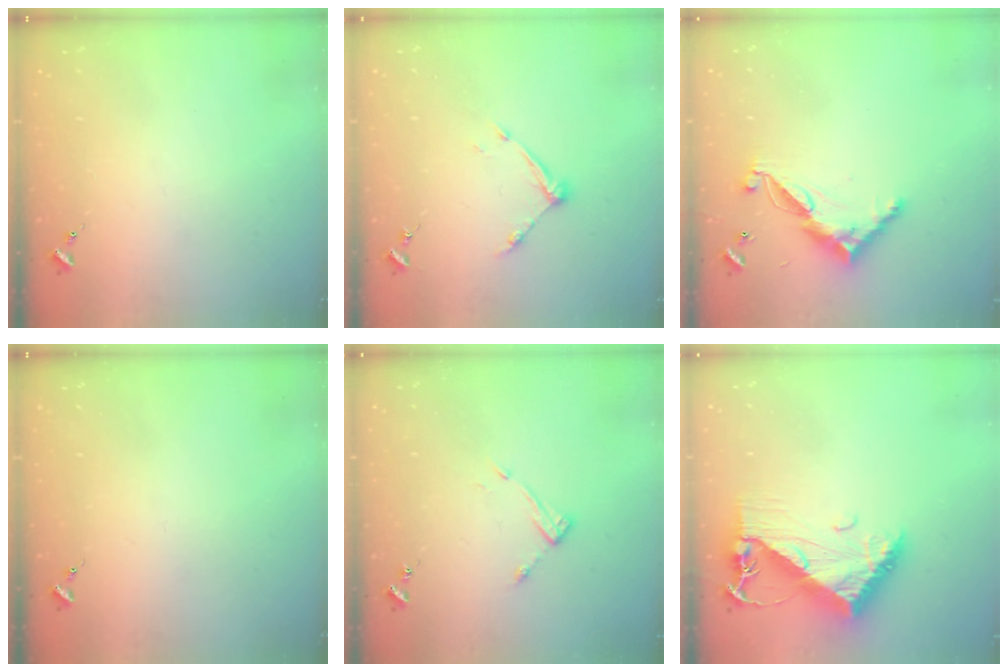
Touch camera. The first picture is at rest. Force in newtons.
{"total": 8.4, "press": 8.4, "slide": 0.5}
{"total": 11.6, "press": 11.6, "slide": 0.4}
{"total": 0.0}
{"total": 7.9, "press": 7.9, "slide": 0.3}
{"total": 10.2, "press": 10.2, "slide": 1.0}